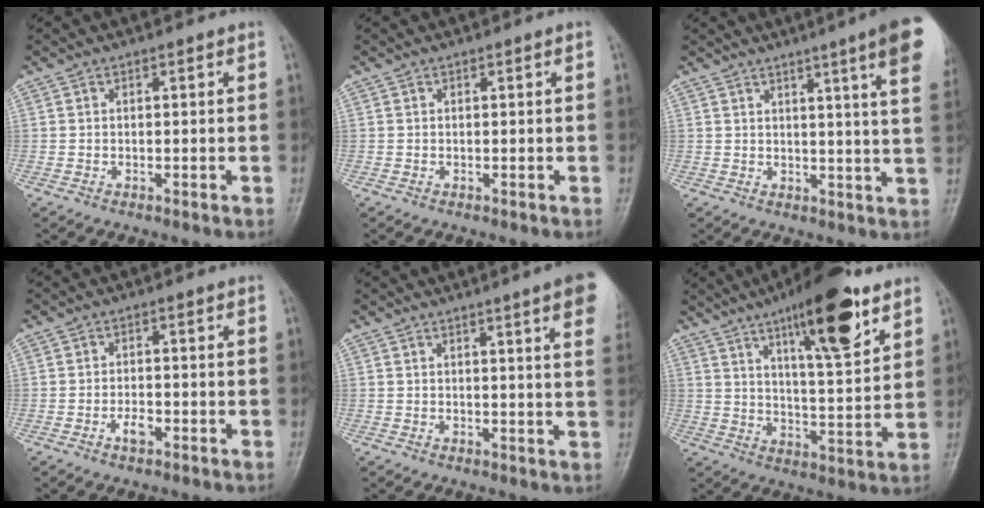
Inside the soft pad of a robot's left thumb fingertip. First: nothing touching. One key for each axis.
{"total": 0.0}
{"total": 12.7, "fx": 7.1, "fy": 0.0, "fz": 10.6, "tx": -0.130, "ty": -0.026, "tz": 0.074}
{"total": 2.4, "fx": -1.2, "fy": 1.2, "fz": 1.8, "tx": -0.031, "ty": 0.008, "tz": -0.021}
{"total": 9.5, "fx": 5.4, "fy": 0.5, "fz": 7.8, "tx": -0.086, "ty": -0.011, "tz": 0.053}
{"total": 17.2, "fx": 10.0, "fy": 4.4, "fz": 13.2, "tx": -0.180, "ty": -0.050, "tz": 0.159}